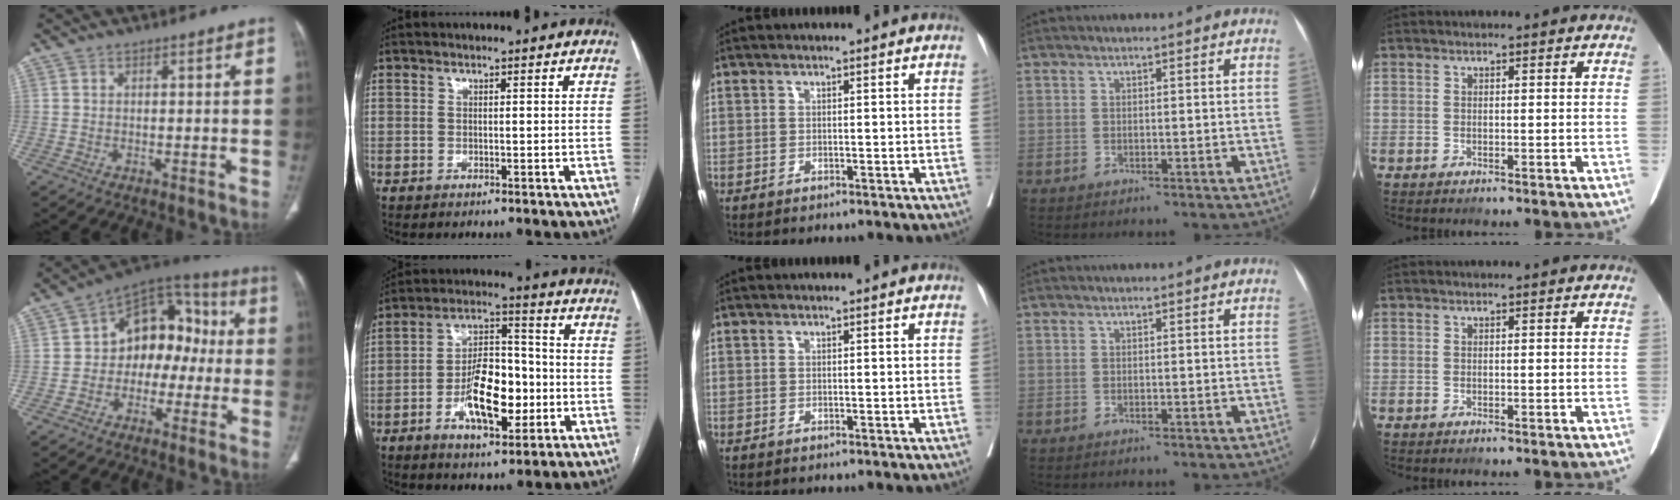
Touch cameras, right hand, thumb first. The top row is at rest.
{"thumb": {"total": 15.0, "force": [-0.7, 10.8, 10.4], "torque": [-0.093, 0.055, -0.026]}, "index": {"total": 12.4, "force": [-3.6, 5.3, 10.7], "torque": [-0.194, 0.017, -0.058]}}